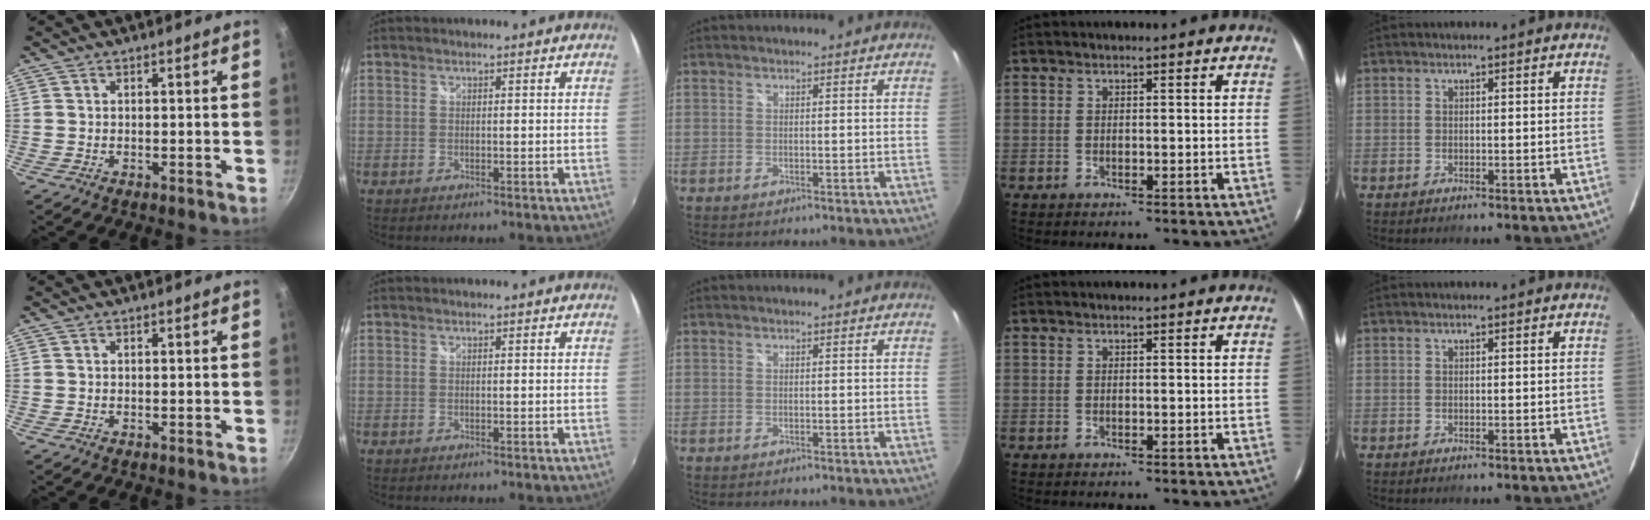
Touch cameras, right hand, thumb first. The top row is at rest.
{}